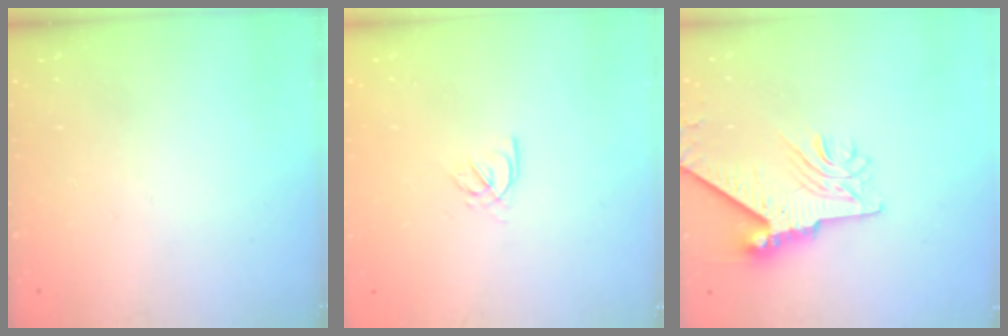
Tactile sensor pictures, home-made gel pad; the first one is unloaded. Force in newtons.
{"total": 2.2, "press": 2.2, "slide": 0.4}
{"total": 11.4, "press": 11.3, "slide": 1.5}